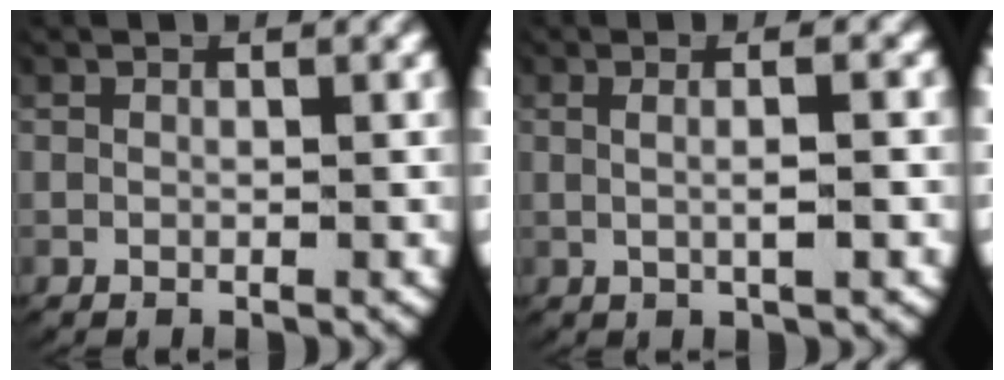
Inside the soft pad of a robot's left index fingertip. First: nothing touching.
{"total": 2.5, "force": [0.0, 0.4, 2.5], "torque": [-0.043, -0.001, 0.005]}